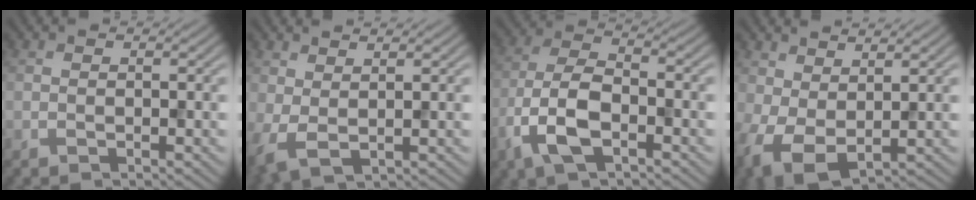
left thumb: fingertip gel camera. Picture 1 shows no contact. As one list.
[{"total": 3.3, "force": [1.3, 1.5, 2.6], "torque": [-0.071, 0.002, 0.025]}, {"total": 8.0, "force": [-3.6, 3.5, 6.1], "torque": [-0.133, 0.003, -0.083]}, {"total": 5.5, "force": [1.1, 3.2, 4.4], "torque": [-0.110, -0.005, 0.021]}]